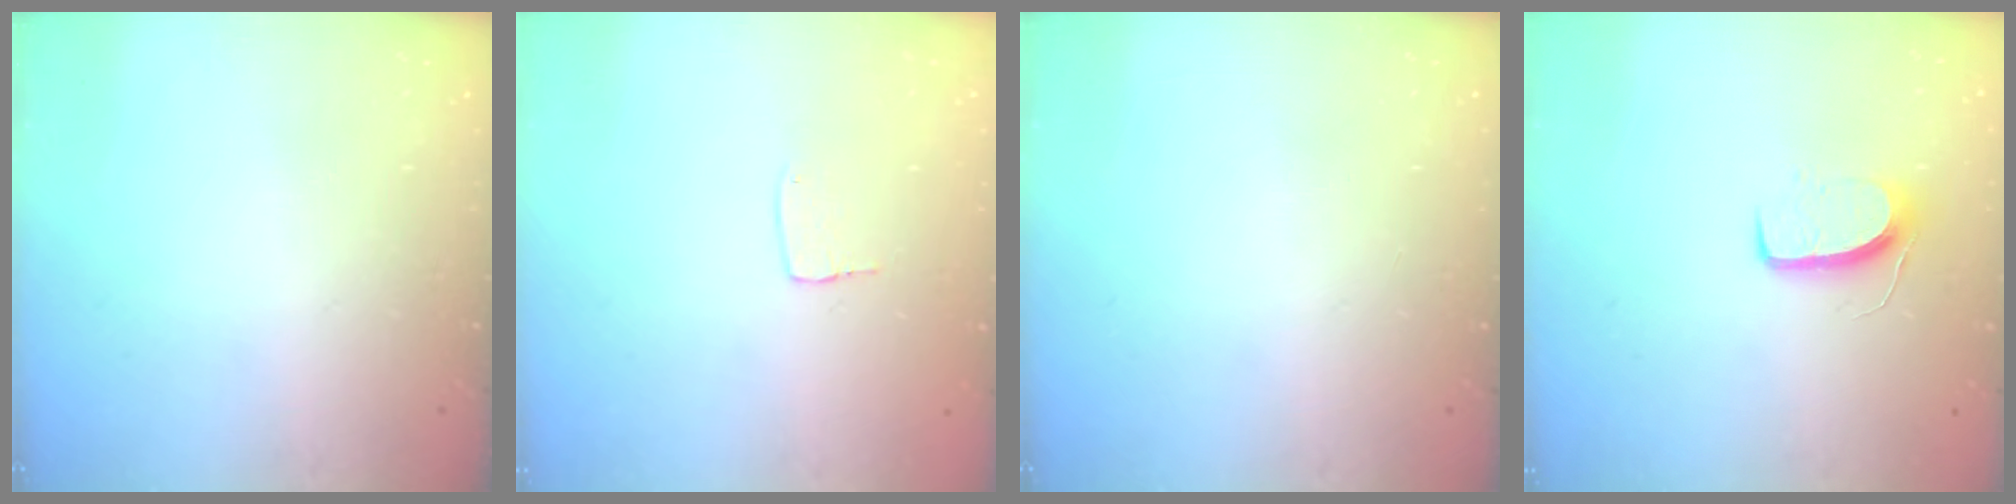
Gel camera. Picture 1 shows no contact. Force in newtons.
{"total": 3.8, "press": 3.8, "slide": 0.1}
{"total": 0.0}
{"total": 6.7, "press": 6.7, "slide": 0.5}